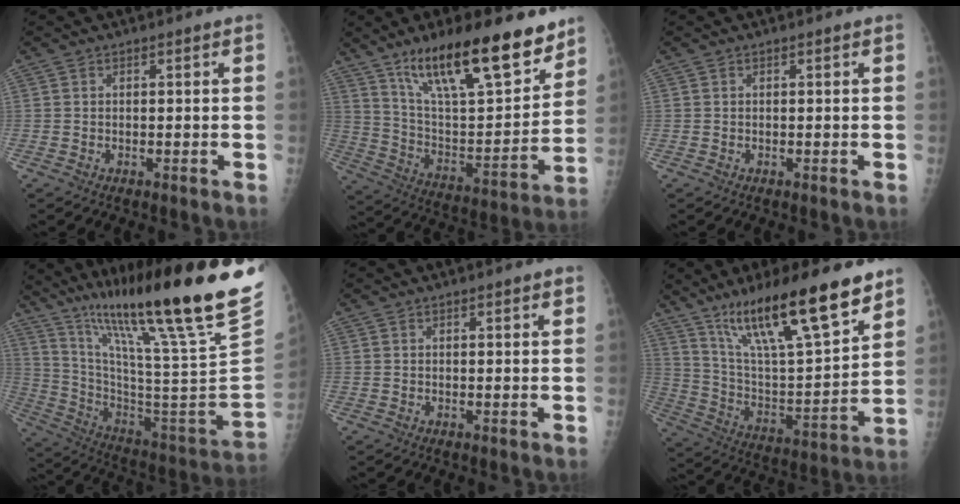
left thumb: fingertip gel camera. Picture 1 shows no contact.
{"total": 24.7, "force": [16.6, 7.4, 16.7], "torque": [-0.234, -0.062, 0.285]}
{"total": 0.0}
{"total": 34.8, "force": [23.1, 2.7, 25.8], "torque": [-0.365, -0.096, 0.369]}
{"total": 1.7, "force": [0.9, 0.4, 1.3], "torque": [-0.016, -0.001, 0.011]}
{"total": 23.8, "force": [15.5, 4.3, 17.5], "torque": [-0.284, -0.052, 0.275]}